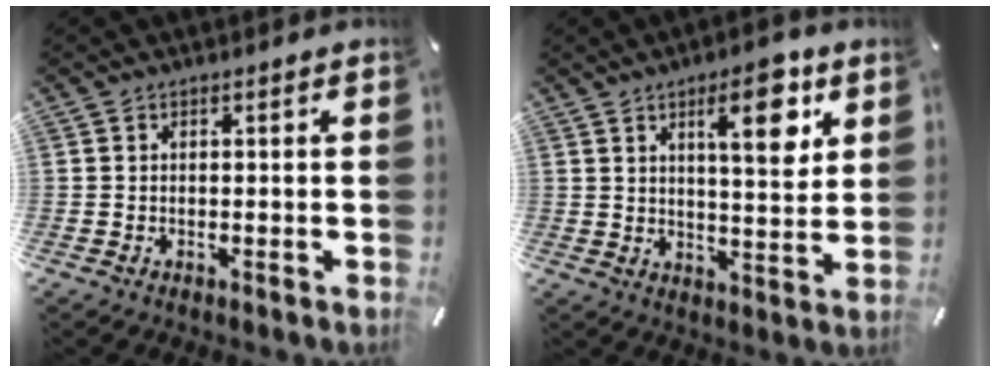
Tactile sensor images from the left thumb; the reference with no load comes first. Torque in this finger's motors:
{"motor_torque": [1.44, 1.41, 1.02, -1.22, 0.35]}